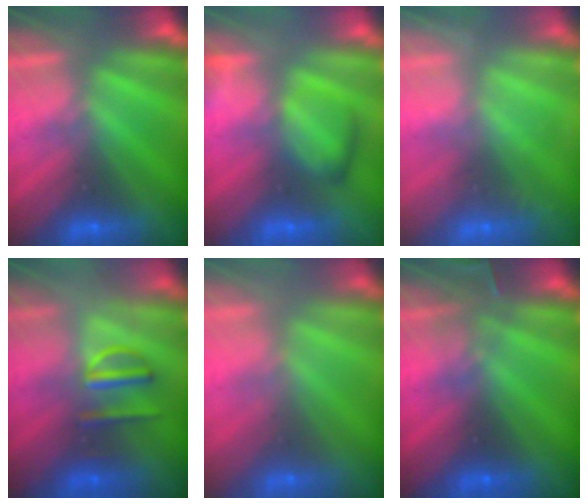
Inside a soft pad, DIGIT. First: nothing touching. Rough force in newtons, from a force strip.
{"total": 2.5}
{"total": 2.4}
{"total": 3.1}
{"total": 3.0}
{"total": 3.0}